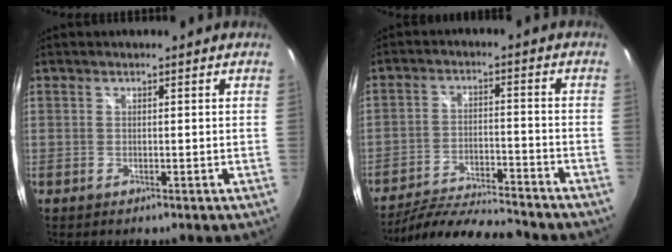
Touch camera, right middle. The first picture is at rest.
{"total": 14.2, "force": [-13.1, 1.3, 5.3], "torque": [-0.117, -0.010, -0.211]}